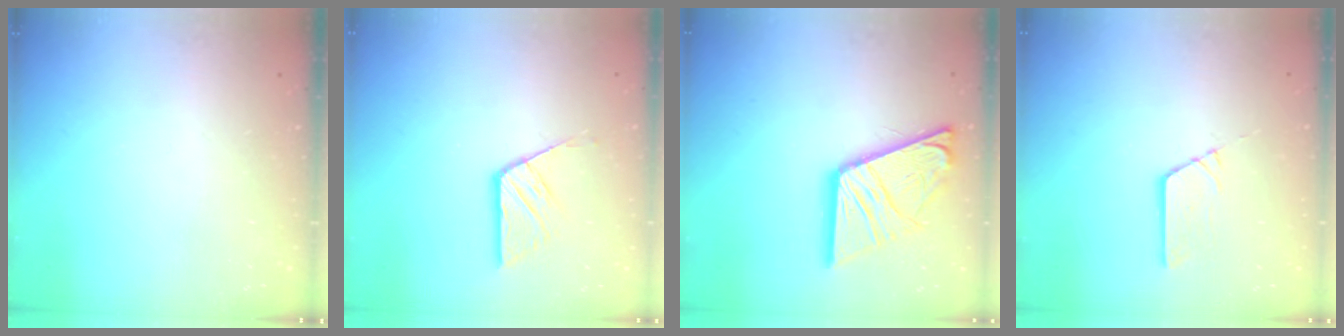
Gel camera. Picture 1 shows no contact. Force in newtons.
{"total": 9.6, "press": 9.6, "slide": 0.5}
{"total": 20.1, "press": 20.0, "slide": 2.3}
{"total": 3.8, "press": 3.8, "slide": 0.4}